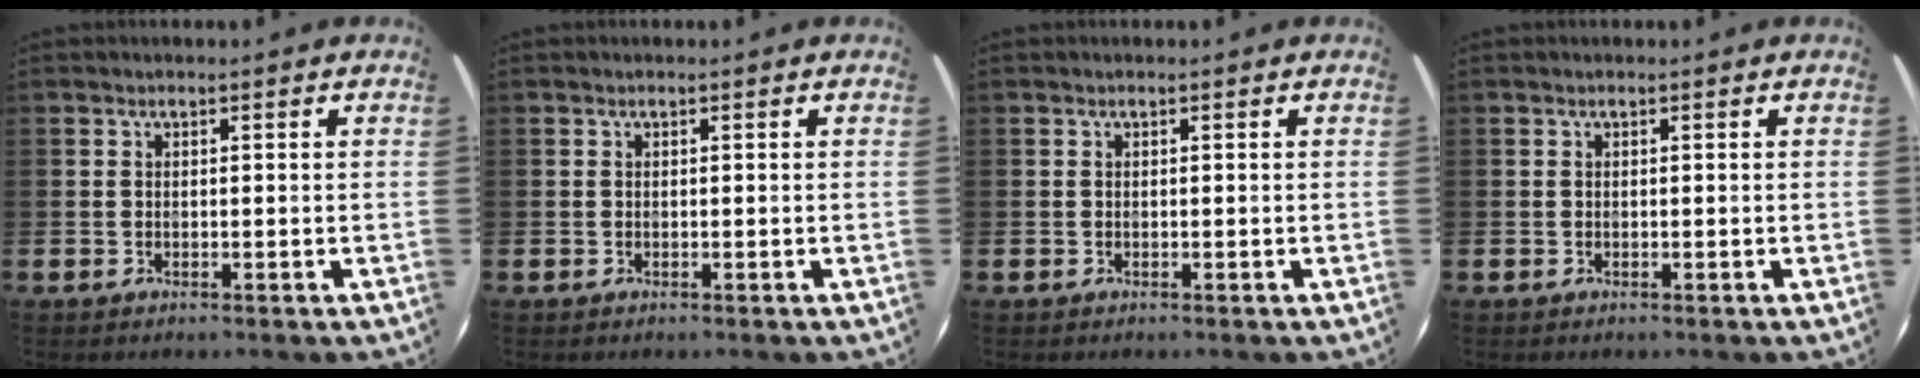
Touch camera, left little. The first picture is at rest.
{"total": 0.0}
{"total": 0.0}
{"total": 0.0}